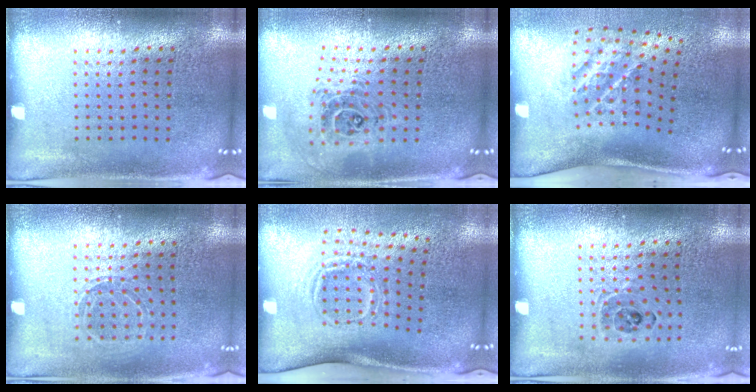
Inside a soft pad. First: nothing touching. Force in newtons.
{"total": 1.0, "press": 1.0, "slide": 0.3}
{"total": 2.1, "press": 1.3, "slide": 1.7}
{"total": 1.0, "press": 1.0, "slide": 0.2}
{"total": 1.9, "press": 1.2, "slide": 1.4}
{"total": 1.0, "press": 1.0, "slide": 0.1}